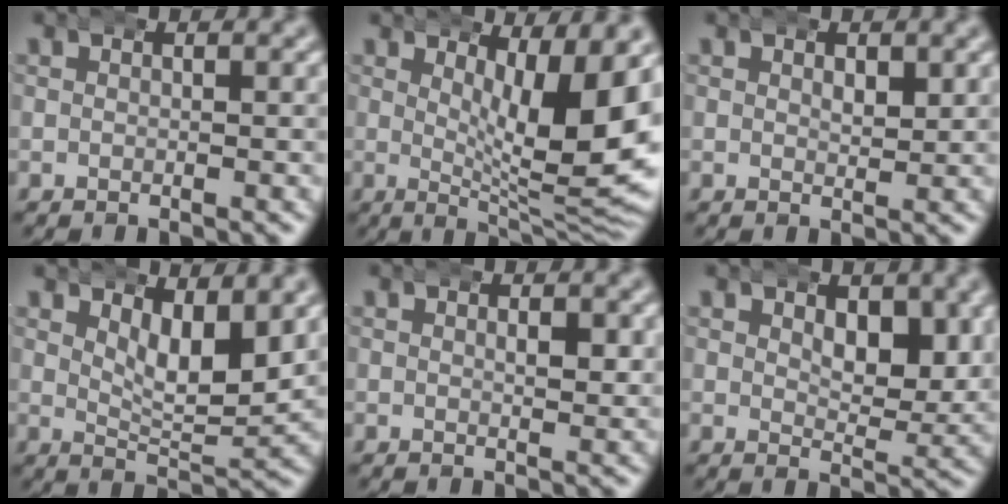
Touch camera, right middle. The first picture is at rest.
{"total": 11.1, "force": [1.4, 3.4, 10.5], "torque": [-0.134, -0.020, 0.036]}
{"total": 1.2, "force": [0.7, 0.6, 0.8], "torque": [-0.009, -0.005, 0.012]}
{"total": 4.9, "force": [2.6, 1.5, 4.0], "torque": [-0.060, -0.019, 0.046]}
{"total": 1.6, "force": [0.5, 0.7, 1.3], "torque": [-0.015, 0.000, 0.003]}
{"total": 4.2, "force": [2.0, 2.1, 3.0], "torque": [-0.048, -0.021, 0.035]}